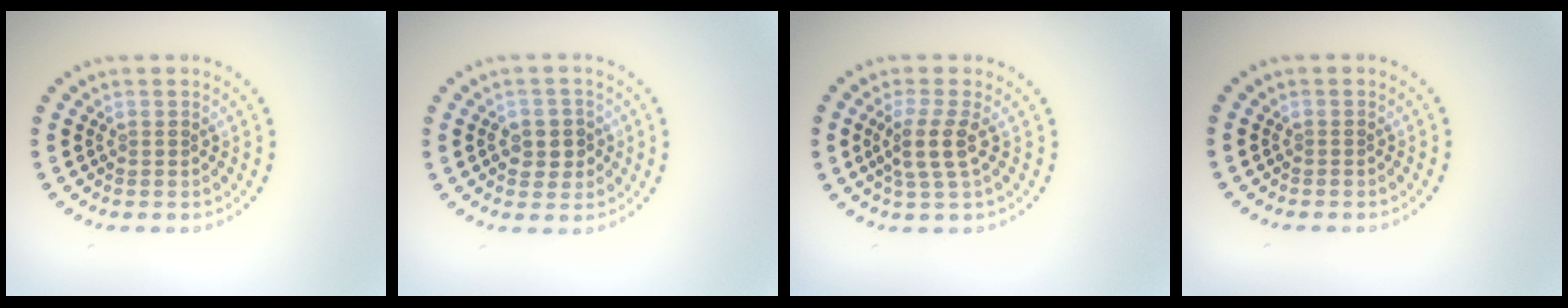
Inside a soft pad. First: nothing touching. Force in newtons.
{"total": 2.5, "press": 2.4, "slide": 0.3}
{"total": 2.7, "press": 2.3, "slide": 1.6}
{"total": 0.0}